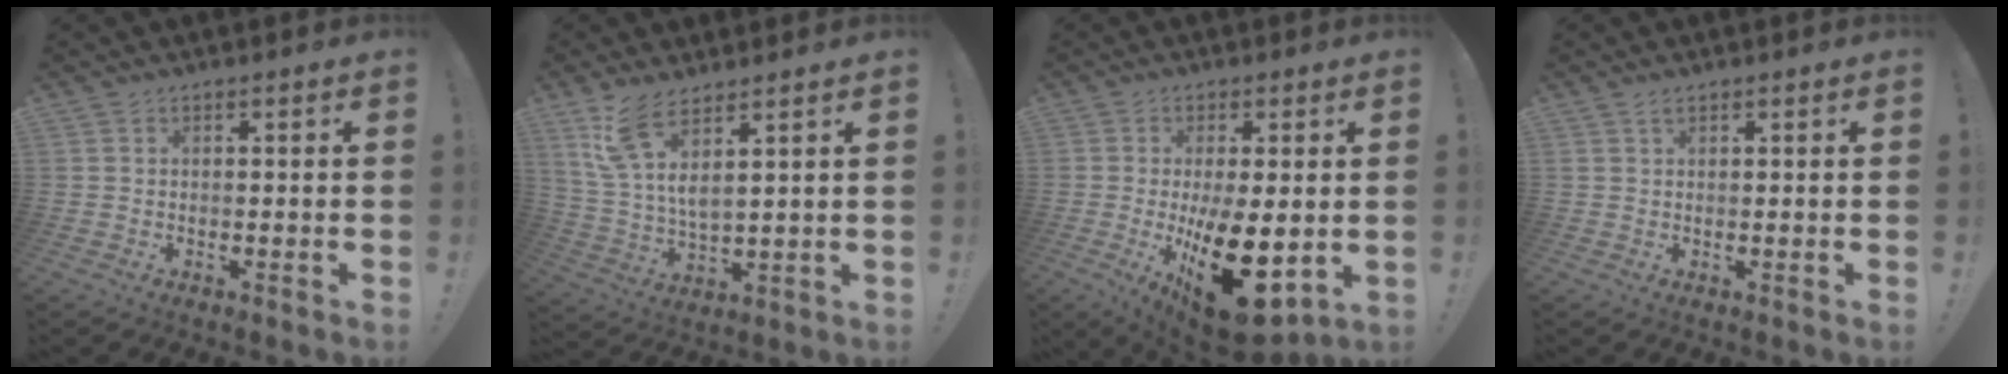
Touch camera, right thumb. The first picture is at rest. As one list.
[{"total": 11.0, "force": [7.5, 2.6, 7.6], "torque": [-0.141, -0.044, 0.136]}, {"total": 20.7, "force": [-4.2, 9.0, 18.1], "torque": [-0.284, -0.001, -0.043]}, {"total": 1.1, "force": [0.8, 0.3, 0.7], "torque": [-0.013, 0.000, 0.014]}]